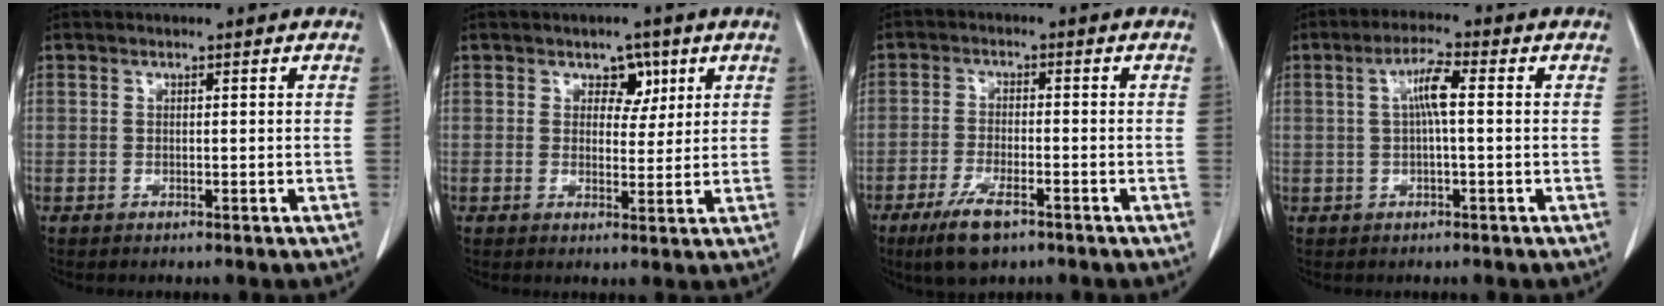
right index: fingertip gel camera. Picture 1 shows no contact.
{"total": 3.5, "force": [1.8, 2.4, 1.9], "torque": [-0.017, 0.004, 0.027]}
{"total": 6.8, "force": [-4.4, 1.9, 4.9], "torque": [-0.100, -0.012, -0.074]}
{"total": 4.6, "force": [0.6, 0.4, 4.5], "torque": [-0.084, 0.010, 0.010]}